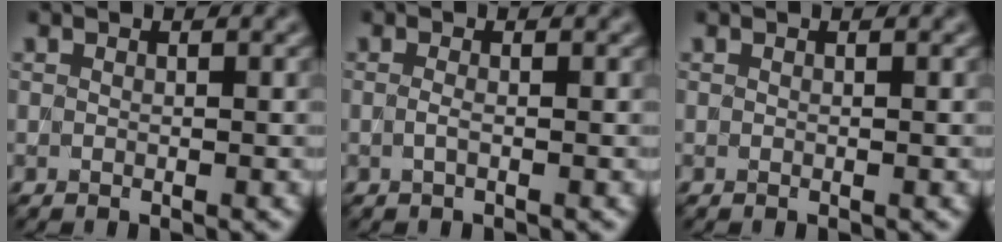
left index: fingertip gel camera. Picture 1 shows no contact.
{"total": 0.7, "force": [-0.1, 0.2, 0.7], "torque": [-0.016, -0.004, -0.005]}
{"total": 0.0}